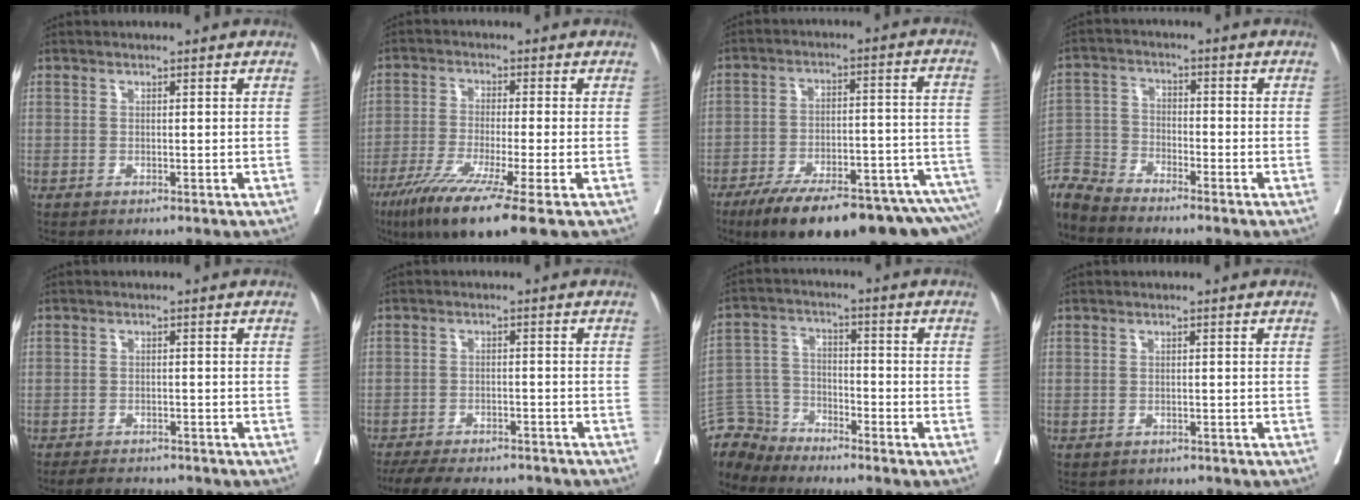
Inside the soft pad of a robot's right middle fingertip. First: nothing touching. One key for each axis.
{"total": 12.1, "fx": -7.3, "fy": -0.5, "fz": 9.7, "tx": -0.169, "ty": -0.036, "tz": -0.120}
{"total": 23.1, "fx": -18.2, "fy": 3.5, "fz": 13.8, "tx": -0.130, "ty": 0.012, "tz": -0.260}
{"total": 7.8, "fx": -7.6, "fy": 0.6, "fz": 1.3, "tx": -0.030, "ty": 0.002, "tz": -0.153}
{"total": 5.1, "fx": -4.6, "fy": 1.5, "fz": 1.4, "tx": -0.015, "ty": -0.006, "tz": -0.067}
{"total": 13.6, "fx": -11.9, "fy": 3.8, "fz": 5.3, "tx": -0.100, "ty": -0.004, "tz": -0.162}
{"total": 7.6, "fx": -7.4, "fy": 1.9, "fz": -1.0, "tx": 0.015, "ty": 0.016, "tz": -0.149}
{"total": 2.7, "fx": -2.2, "fy": 1.3, "fz": 0.8, "tx": -0.014, "ty": 0.001, "tz": -0.024}